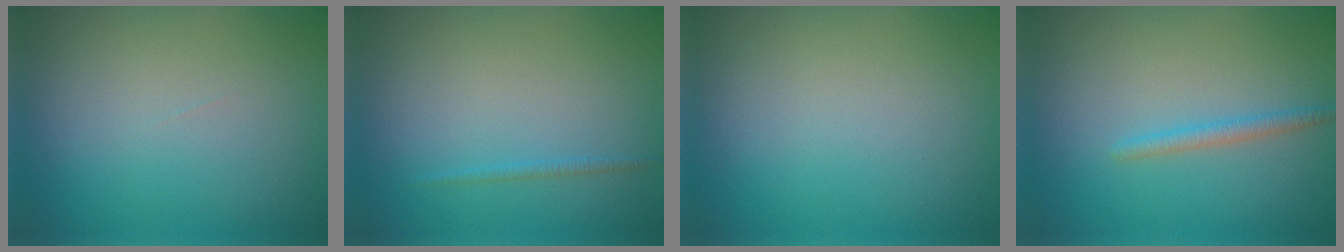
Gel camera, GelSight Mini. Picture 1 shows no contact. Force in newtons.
{"total": 0.6, "press": 0.6, "slide": 0.1}
{"total": 0.0}
{"total": 1.4, "press": 1.4, "slide": 0.0}